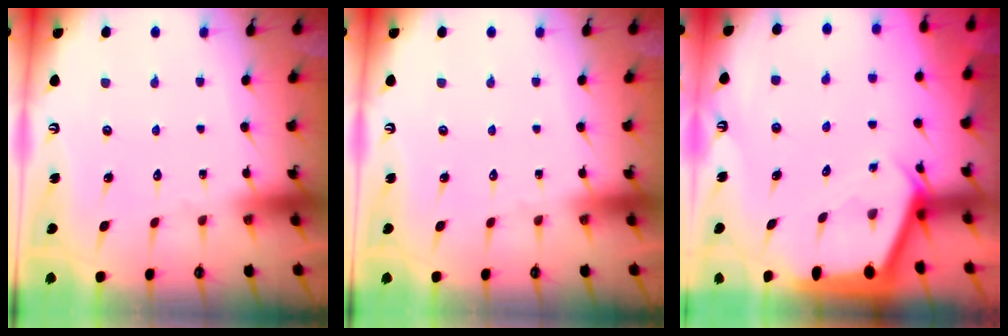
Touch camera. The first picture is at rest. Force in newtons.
{"total": 0.0}
{"total": 2.6, "press": 2.6, "slide": 0.3}